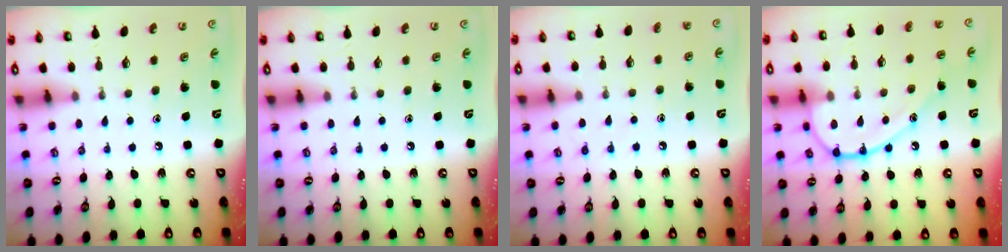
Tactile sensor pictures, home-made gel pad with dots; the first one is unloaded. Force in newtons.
{"total": 0.0}
{"total": 5.7, "press": 5.6, "slide": 1.2}
{"total": 13.2, "press": 13.1, "slide": 1.1}